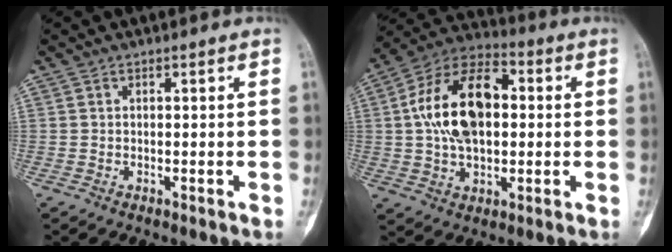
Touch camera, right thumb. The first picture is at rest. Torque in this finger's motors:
{"motor_torque": [1.86, 2.35, 0.89, -0.59, 0.48]}